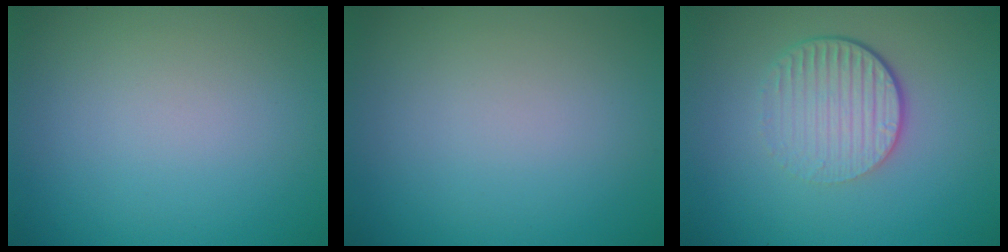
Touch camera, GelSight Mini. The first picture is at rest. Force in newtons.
{"total": 0.0}
{"total": 4.6, "press": 2.9, "slide": 3.6}